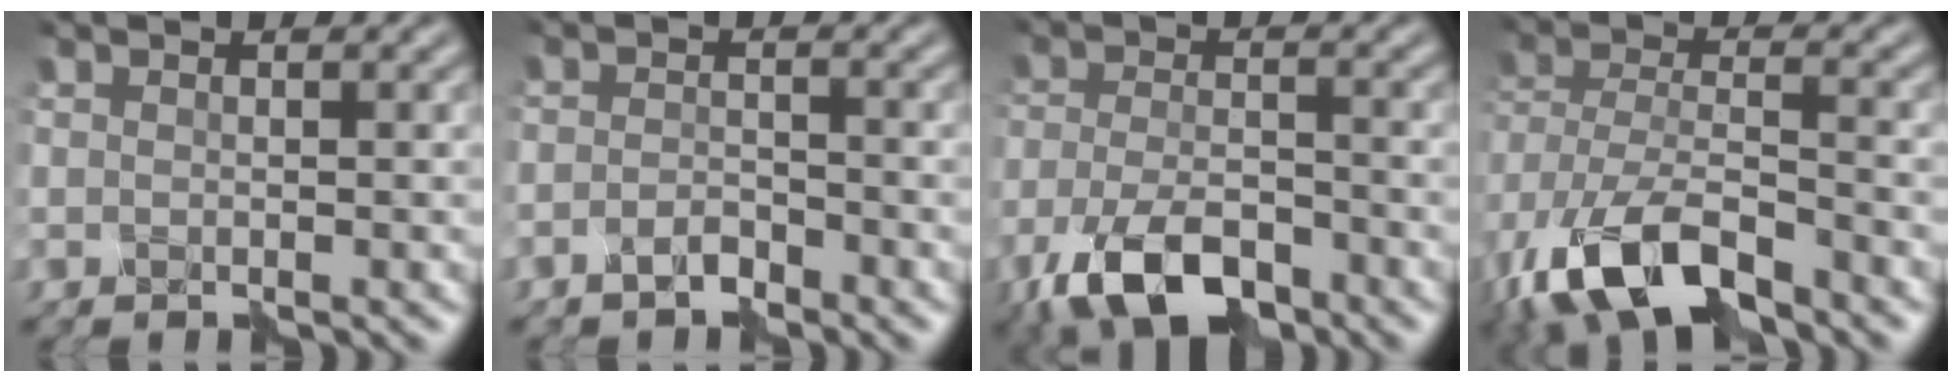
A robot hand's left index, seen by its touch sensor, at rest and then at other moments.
{"total": 1.4, "force": [-1.2, 0.4, 0.6], "torque": [-0.014, 0.005, -0.026]}
{"total": 7.3, "force": [-4.6, 3.1, 4.7], "torque": [-0.102, -0.010, -0.094]}
{"total": 10.9, "force": [-6.9, 4.5, 7.1], "torque": [-0.162, -0.019, -0.137]}